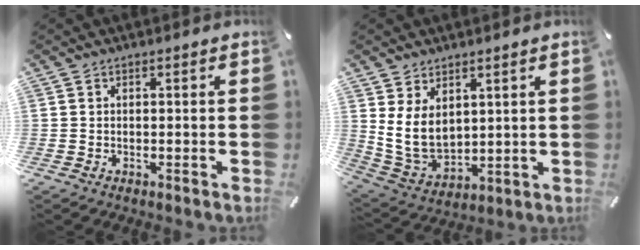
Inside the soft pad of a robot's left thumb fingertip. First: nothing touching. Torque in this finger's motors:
{"motor_torque": [1.60, 1.54, 1.11, -1.16, 0.49]}